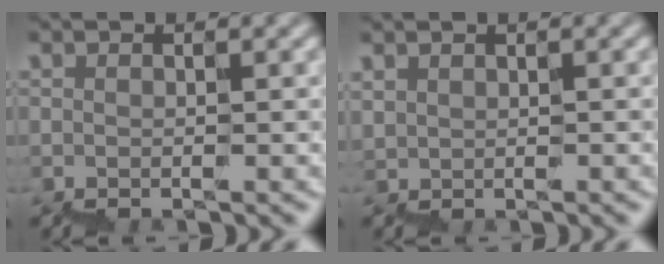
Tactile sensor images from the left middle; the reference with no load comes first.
{"total": 0.8, "force": [0.4, -0.3, -0.6], "torque": [0.001, -0.004, 0.015]}